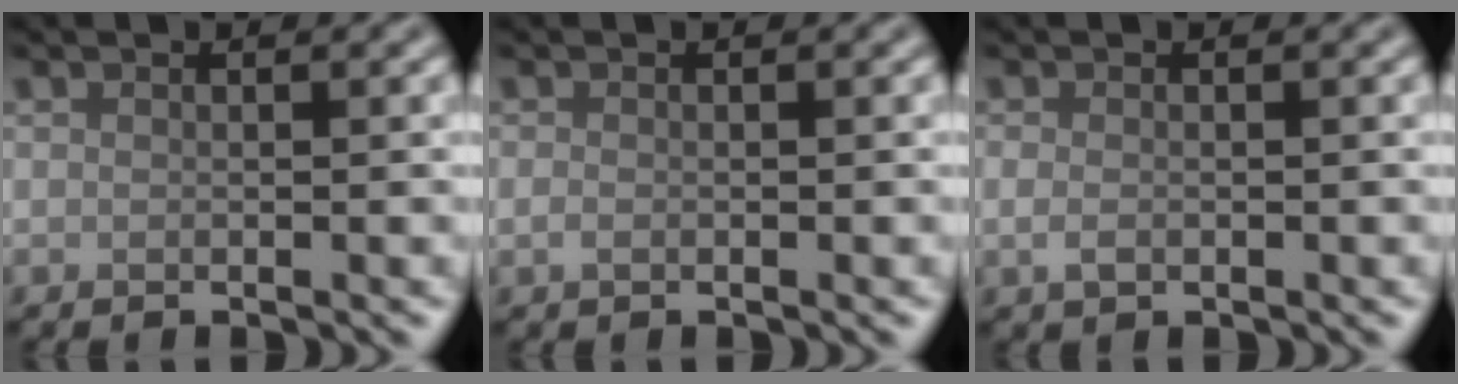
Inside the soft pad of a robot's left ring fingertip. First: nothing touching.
{"total": 0.7, "force": [-0.3, 0.4, 0.4], "torque": [-0.011, -0.002, -0.005]}
{"total": 1.2, "force": [-0.3, 0.7, 0.8], "torque": [-0.019, -0.002, -0.006]}